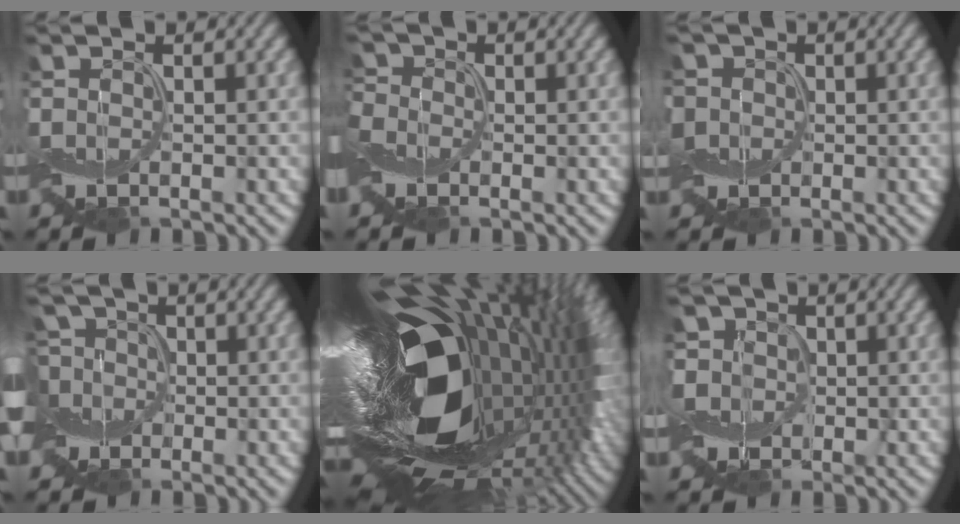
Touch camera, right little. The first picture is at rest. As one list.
[{"total": 2.9, "force": [-1.0, 2.3, 1.5], "torque": [-0.049, 0.003, -0.028]}, {"total": 2.0, "force": [0.0, 2.0, 0.2], "torque": [-0.013, 0.002, -0.006]}, {"total": 9.3, "force": [1.0, 7.1, 5.9], "torque": [-0.111, 0.023, -0.021]}, {"total": 21.8, "force": [0.8, 11.8, 18.4], "torque": [-0.307, -0.022, -0.014]}, {"total": 3.2, "force": [0.6, 3.0, 0.9], "torque": [-0.034, 0.007, -0.001]}]